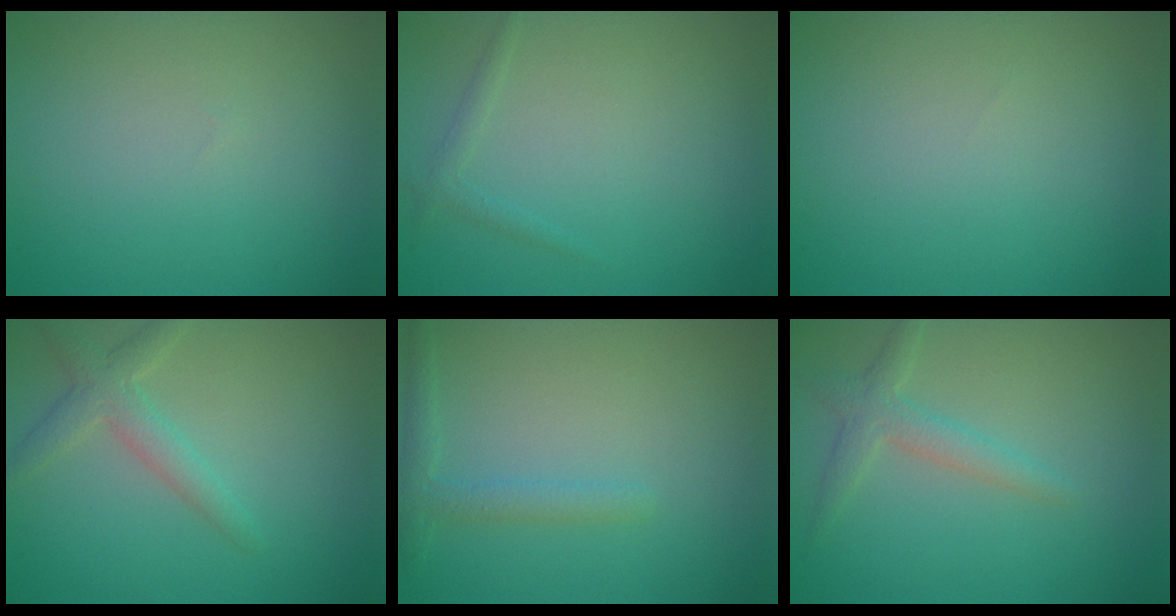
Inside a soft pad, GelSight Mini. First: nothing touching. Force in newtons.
{"total": 0.9, "press": 0.9, "slide": 0.1}
{"total": 0.0}
{"total": 2.5, "press": 2.5, "slide": 0.2}
{"total": 1.7, "press": 1.7, "slide": 0.1}
{"total": 2.2, "press": 2.2, "slide": 0.1}